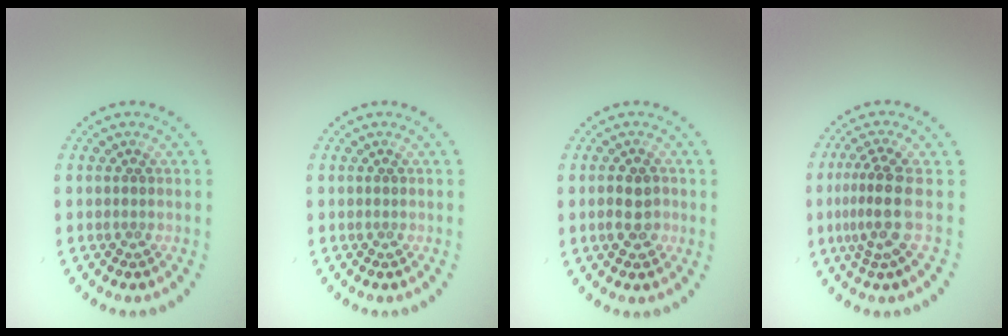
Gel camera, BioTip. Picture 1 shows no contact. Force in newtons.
{"total": 0.0}
{"total": 2.4, "press": 2.4, "slide": 0.5}
{"total": 3.3, "press": 2.4, "slide": 2.3}